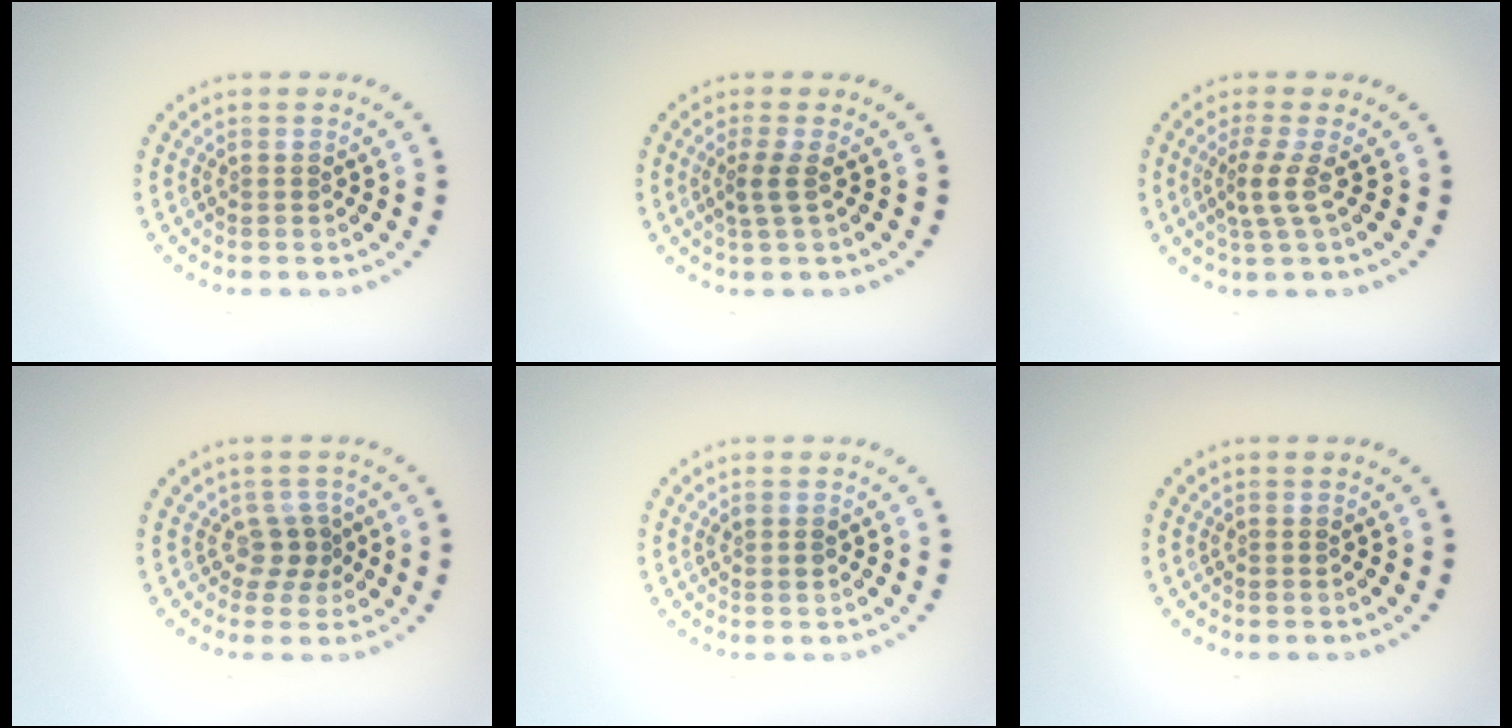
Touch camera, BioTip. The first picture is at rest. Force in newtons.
{"total": 1.9, "press": 1.3, "slide": 1.3}
{"total": 2.4, "press": 1.5, "slide": 1.8}
{"total": 2.0, "press": 1.5, "slide": 1.3}
{"total": 0.7, "press": 0.6, "slide": 0.2}
{"total": 0.0}